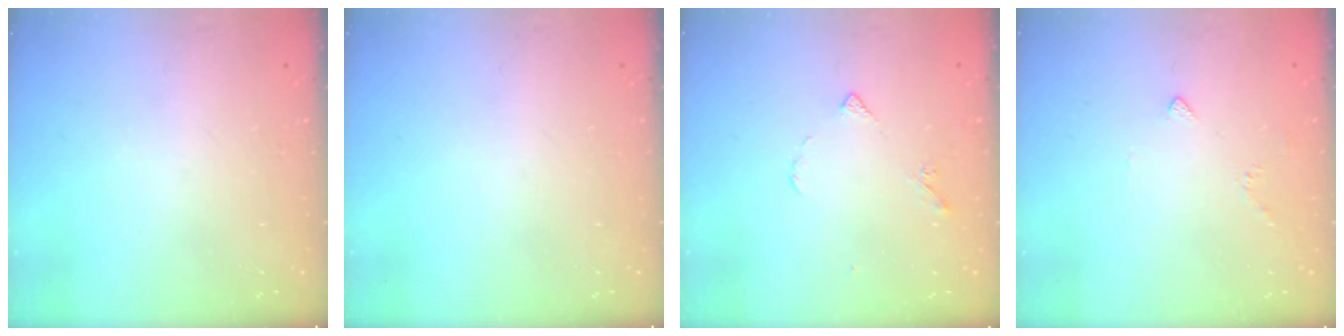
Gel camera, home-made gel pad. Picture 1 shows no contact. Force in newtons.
{"total": 0.0}
{"total": 4.3, "press": 4.3, "slide": 0.7}
{"total": 2.4, "press": 2.4, "slide": 0.6}